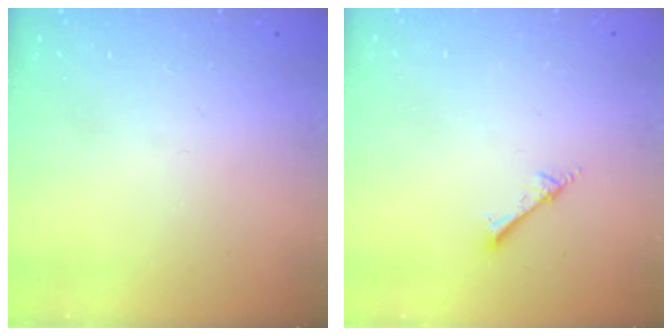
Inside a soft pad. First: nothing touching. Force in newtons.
{"total": 2.2, "press": 2.2, "slide": 0.3}